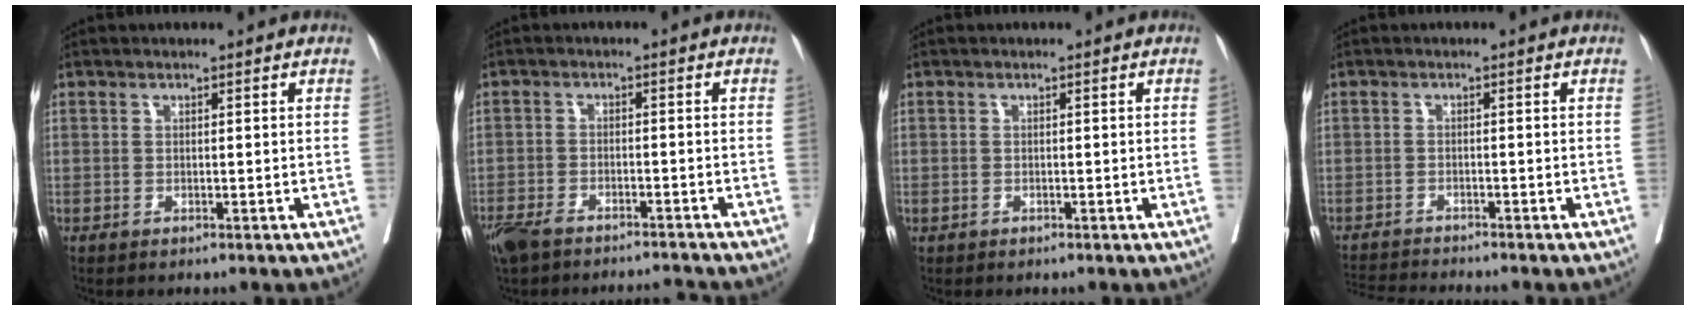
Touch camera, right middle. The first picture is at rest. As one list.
[{"total": 8.3, "force": [-7.4, 1.2, 3.6], "torque": [-0.065, -0.004, -0.124]}, {"total": 0.0}, {"total": 5.0, "force": [-4.8, -1.2, 0.7], "torque": [-0.012, -0.018, -0.084]}]